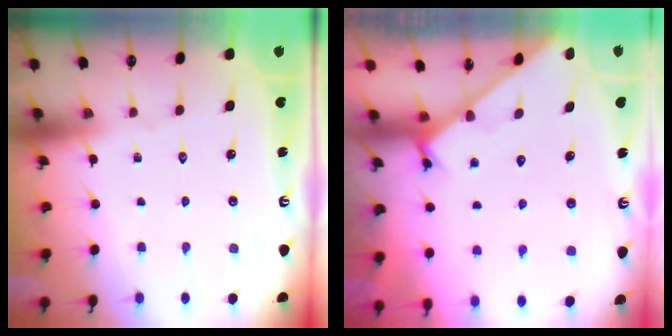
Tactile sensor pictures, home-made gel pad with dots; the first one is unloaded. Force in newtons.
{"total": 1.7, "press": 1.7, "slide": 0.1}